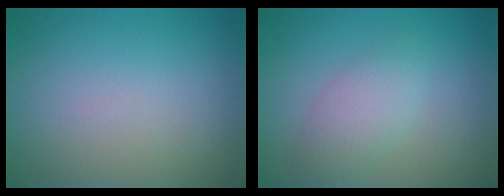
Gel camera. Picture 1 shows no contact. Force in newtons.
{"total": 3.0, "press": 3.0, "slide": 0.0}